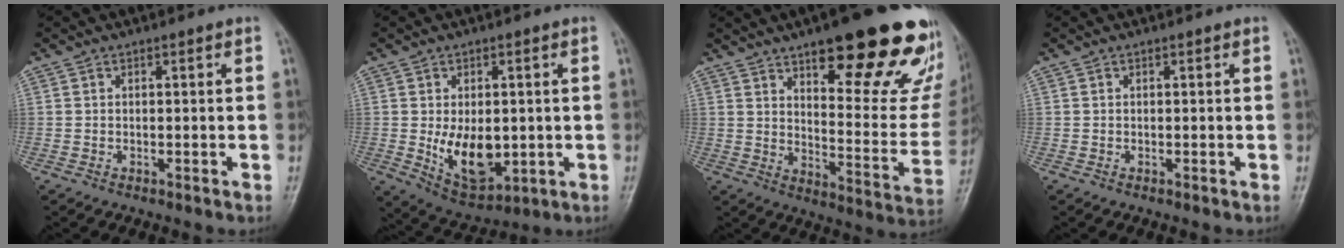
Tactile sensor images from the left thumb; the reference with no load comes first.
{"total": 11.0, "force": [-0.9, 6.9, 8.6], "torque": [-0.110, -0.015, 0.004]}
{"total": 27.0, "force": [16.4, 7.9, 20.0], "torque": [-0.218, -0.077, 0.226]}
{"total": 0.0}